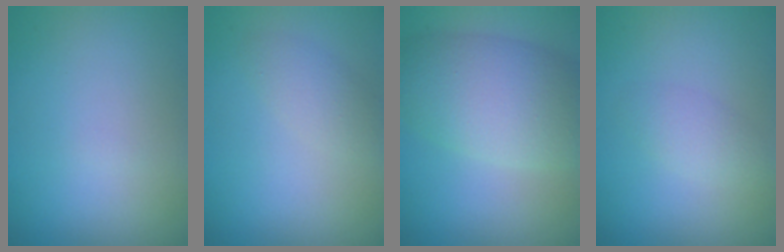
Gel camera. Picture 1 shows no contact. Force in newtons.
{"total": 1.9, "press": 1.9, "slide": 0.1}
{"total": 7.6, "press": 7.6, "slide": 0.6}
{"total": 1.7, "press": 1.7, "slide": 0.1}